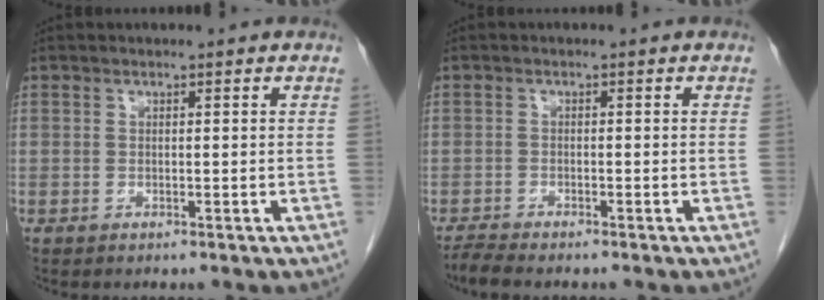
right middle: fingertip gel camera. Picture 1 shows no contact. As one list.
[{"total": 2.8, "force": [-2.6, 0.0, 1.1], "torque": [-0.025, -0.008, -0.044]}]